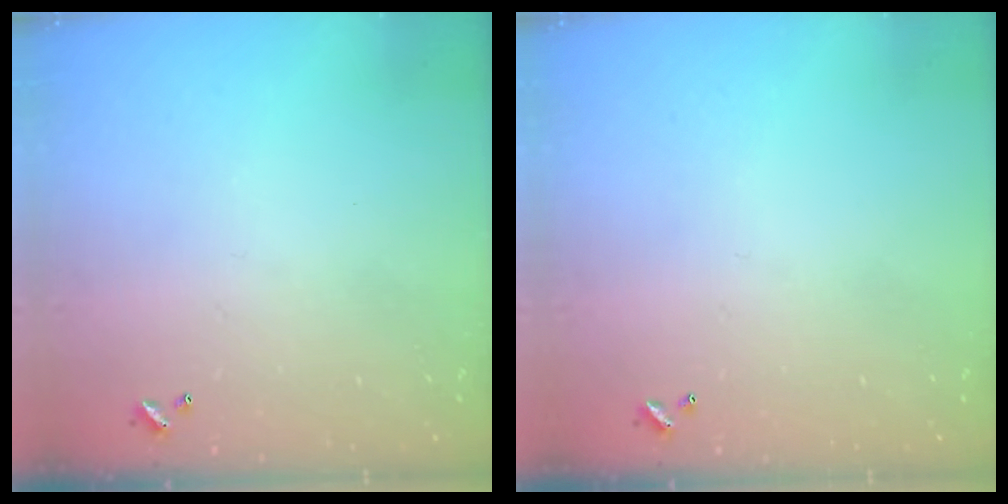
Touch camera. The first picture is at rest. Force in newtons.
{"total": 0.0}